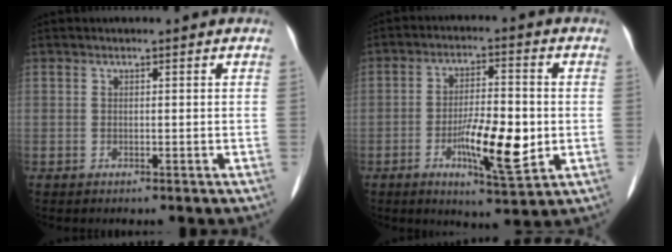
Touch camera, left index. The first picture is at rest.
{"total": 9.9, "force": [-2.2, 2.3, 9.3], "torque": [-0.165, -0.007, -0.035]}